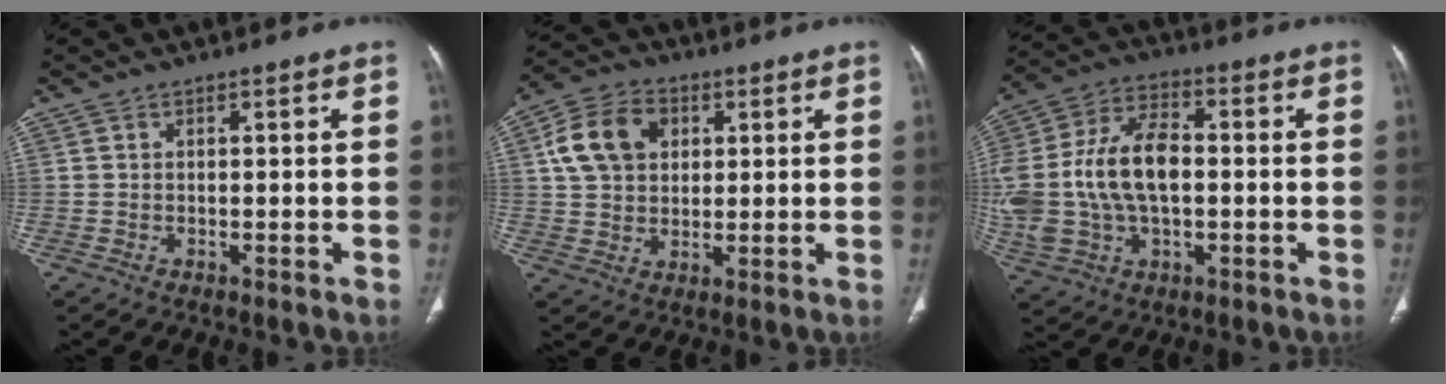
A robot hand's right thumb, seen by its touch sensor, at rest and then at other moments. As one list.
[{"total": 11.2, "force": [3.2, 8.3, 6.7], "torque": [-0.106, 0.006, 0.052]}, {"total": 19.8, "force": [-0.5, 12.2, 15.5], "torque": [-0.343, 0.024, -0.003]}]